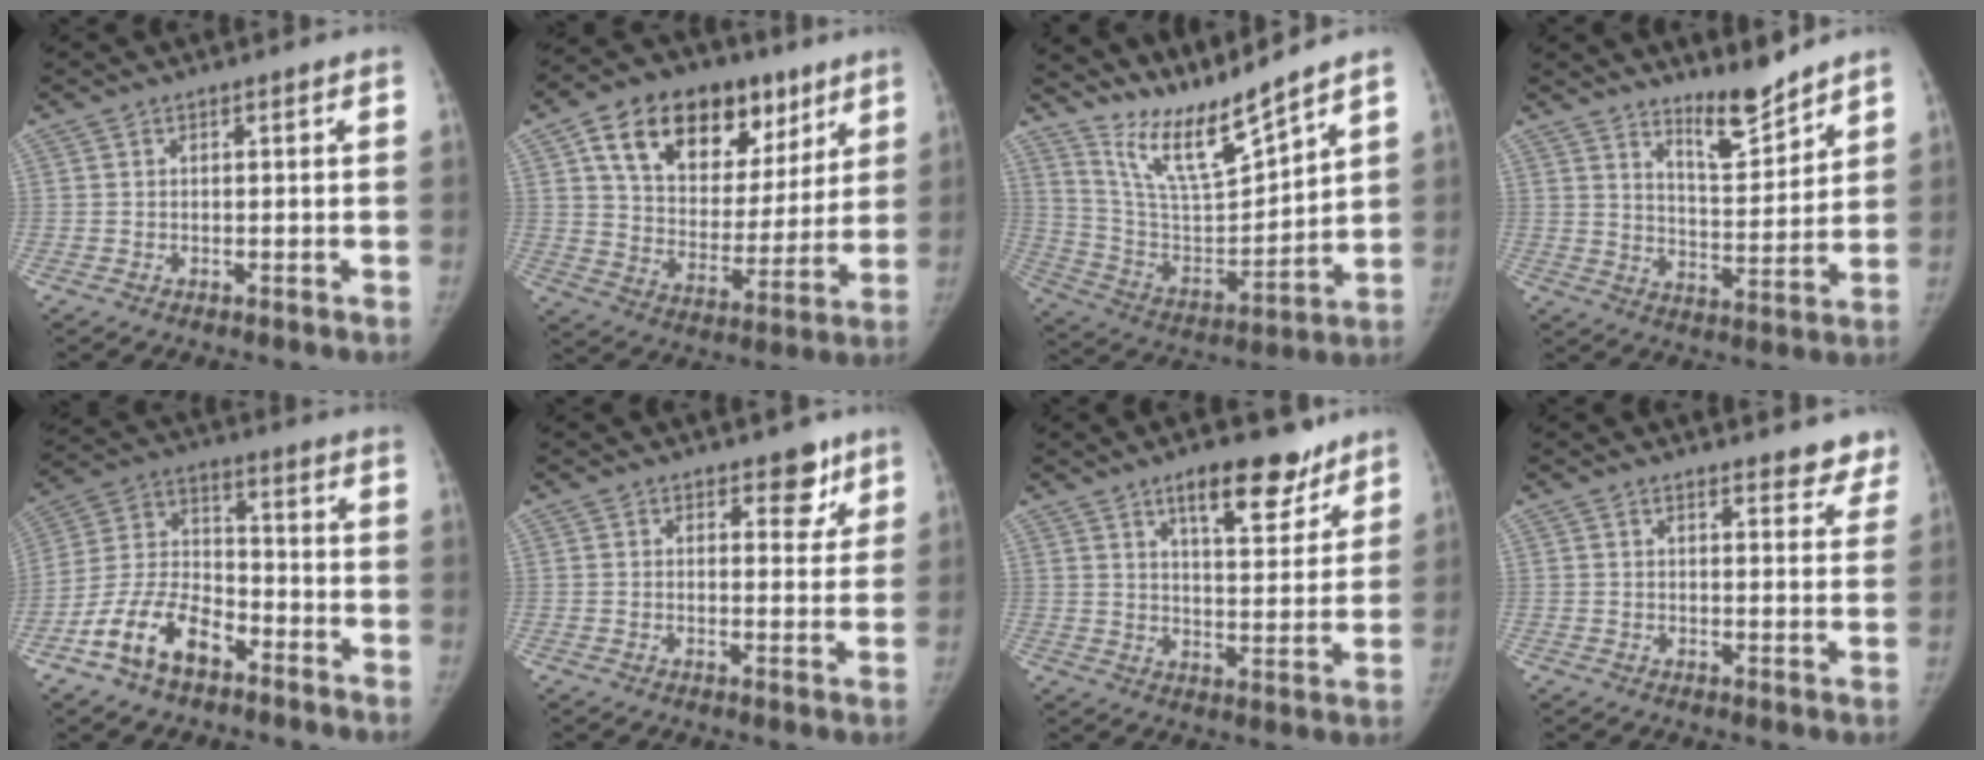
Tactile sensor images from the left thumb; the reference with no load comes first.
{"total": 23.8, "force": [12.0, 15.1, 14.0], "torque": [-0.178, -0.011, 0.197]}
{"total": 13.8, "force": [12.3, 0.8, 6.3], "torque": [-0.102, -0.083, 0.246]}
{"total": 8.8, "force": [7.4, 1.8, 4.3], "torque": [-0.055, -0.073, 0.129]}
{"total": 13.1, "force": [-7.7, 7.2, 7.8], "torque": [-0.148, 0.053, -0.152]}
{"total": 4.9, "force": [3.2, 2.7, 2.6], "torque": [0.002, -0.017, 0.039]}
{"total": 12.1, "force": [8.2, 4.6, 7.5], "torque": [-0.074, -0.048, 0.123]}
{"total": 8.5, "force": [7.8, 2.7, 2.1], "torque": [0.025, -0.033, 0.069]}